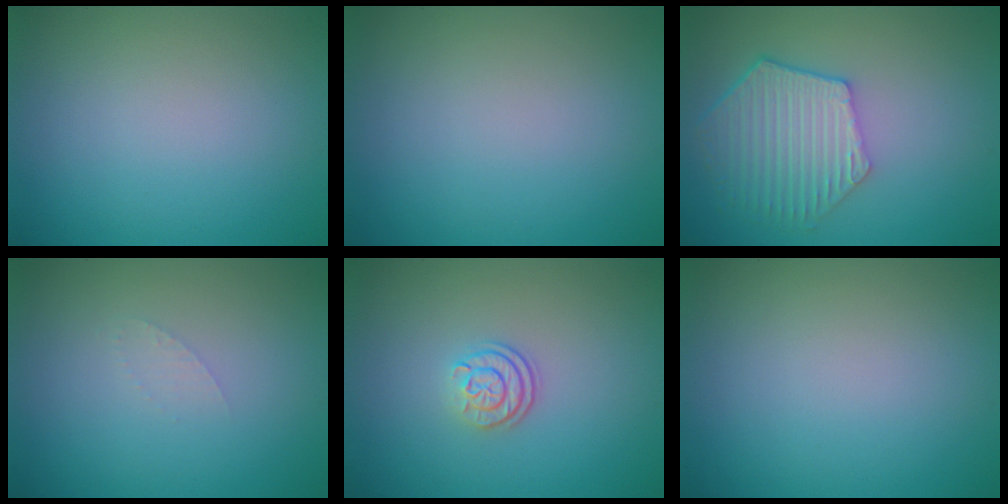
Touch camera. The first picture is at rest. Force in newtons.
{"total": 0.0}
{"total": 5.8, "press": 4.6, "slide": 3.5}
{"total": 0.7, "press": 0.7, "slide": 0.1}
{"total": 2.5, "press": 1.8, "slide": 1.6}
{"total": 0.0}